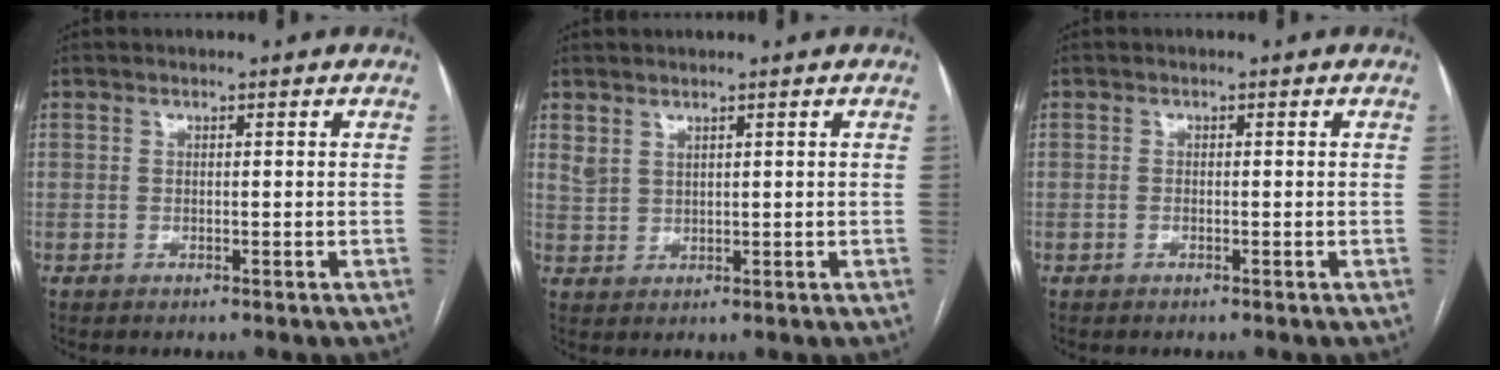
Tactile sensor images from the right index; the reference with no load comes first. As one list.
[{"total": 2.3, "force": [2.0, 1.0, 0.3], "torque": [-0.014, 0.008, 0.046]}, {"total": 0.0}]